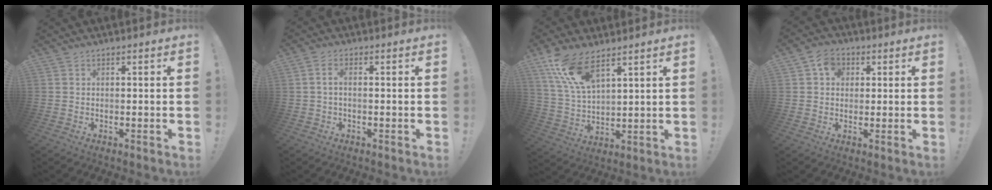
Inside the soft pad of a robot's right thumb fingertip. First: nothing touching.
{"total": 2.5, "force": [-0.1, 0.9, 2.3], "torque": [-0.047, 0.003, -0.004]}
{"total": 12.4, "force": [8.9, 4.6, 7.4], "torque": [-0.164, -0.040, 0.166]}
{"total": 6.4, "force": [1.9, 5.4, 2.8], "torque": [-0.031, 0.001, 0.035]}